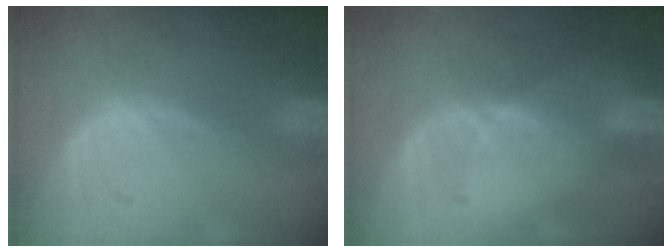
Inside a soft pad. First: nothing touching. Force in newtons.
{"total": 2.6, "press": 2.2, "slide": 1.4}